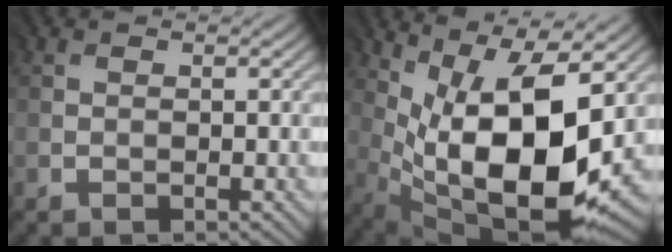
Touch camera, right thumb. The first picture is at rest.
{"total": 16.2, "force": [0.7, 6.5, 14.8], "torque": [-0.257, -0.017, 0.028]}